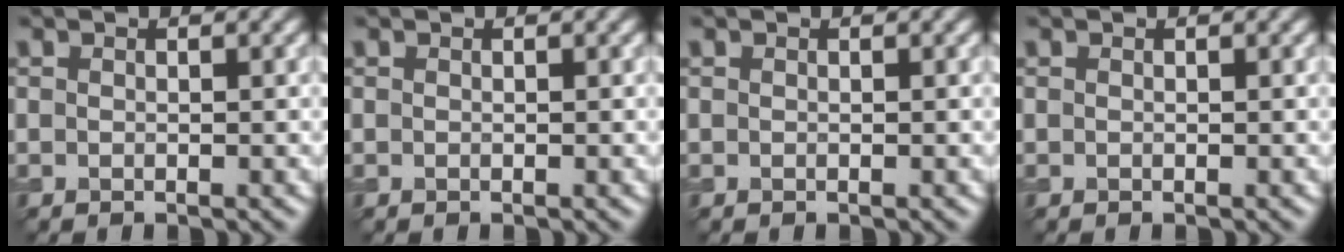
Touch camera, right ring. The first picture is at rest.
{"total": 0.0}
{"total": 0.0}
{"total": 0.0}